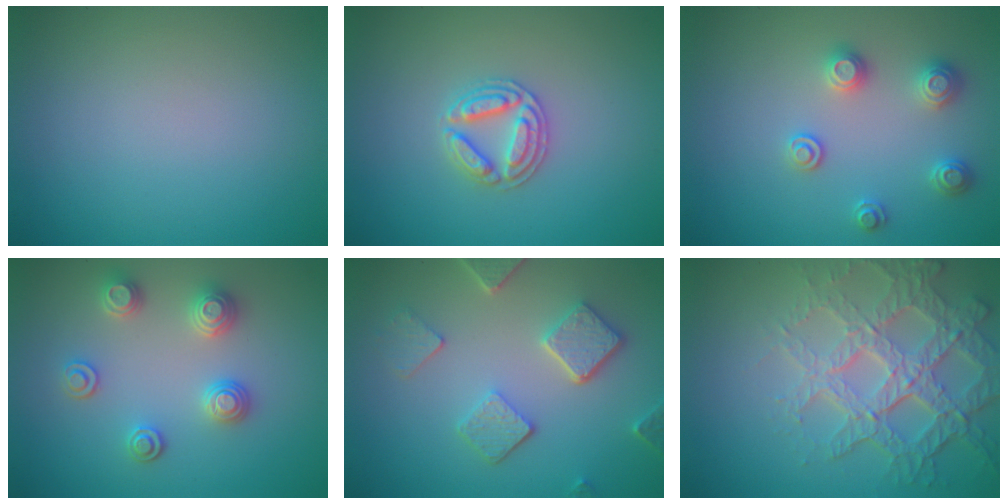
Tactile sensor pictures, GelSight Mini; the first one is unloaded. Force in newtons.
{"total": 2.8, "press": 2.7, "slide": 0.5}
{"total": 2.6, "press": 2.6, "slide": 0.1}
{"total": 3.2, "press": 3.1, "slide": 0.9}
{"total": 4.8, "press": 3.7, "slide": 3.0}
{"total": 7.1, "press": 5.1, "slide": 5.0}